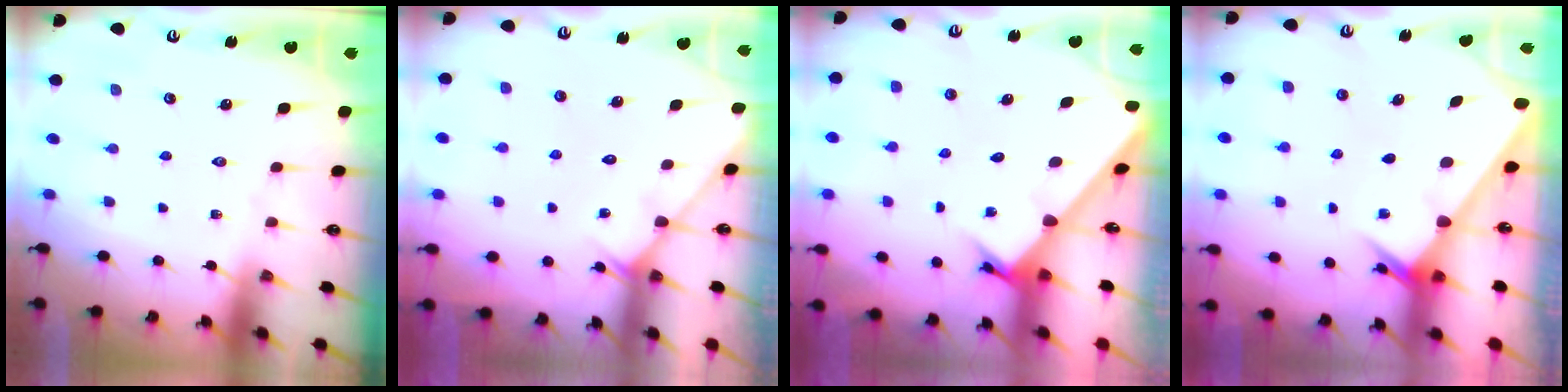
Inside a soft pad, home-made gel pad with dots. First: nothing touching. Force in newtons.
{"total": 4.3, "press": 4.2, "slide": 0.5}
{"total": 1.9, "press": 1.9, "slide": 0.1}
{"total": 2.0, "press": 2.0, "slide": 0.1}